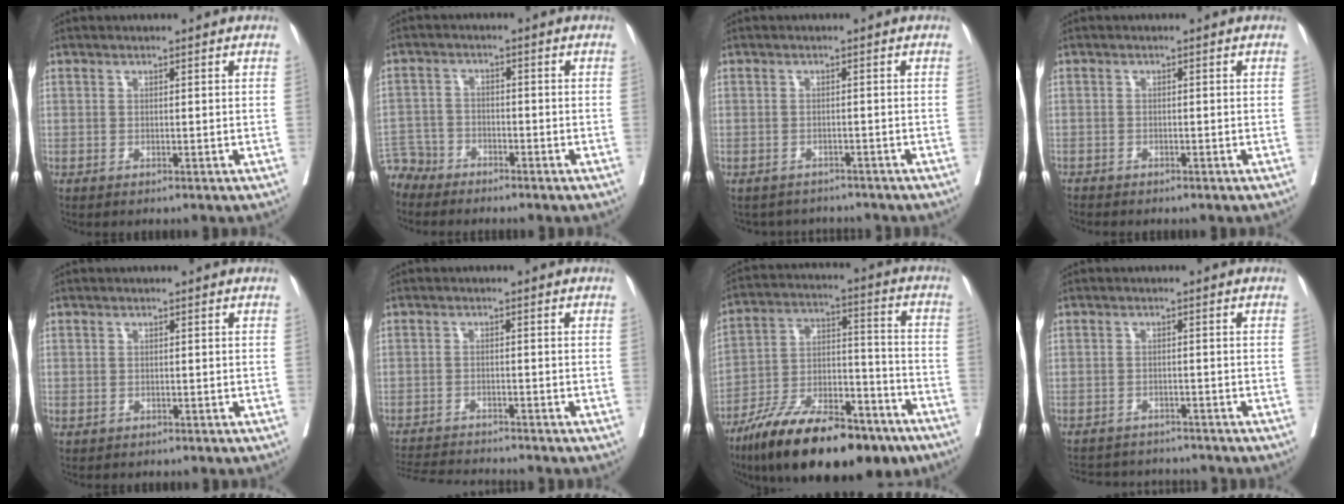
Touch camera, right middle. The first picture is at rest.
{"total": 5.2, "force": [-4.7, 2.0, -0.8], "torque": [0.017, -0.003, -0.094]}
{"total": 5.0, "force": [-4.8, 1.4, -0.2], "torque": [0.001, 0.005, -0.060]}
{"total": 1.4, "force": [-1.3, 0.5, 0.0], "torque": [-0.006, -0.002, -0.023]}
{"total": 0.8, "force": [-0.1, 0.8, 0.0], "torque": [0.002, 0.005, -0.002]}
{"total": 7.2, "force": [-7.0, -0.4, 1.6], "torque": [-0.028, -0.012, -0.117]}
{"total": 22.6, "force": [-15.9, 6.9, 14.5], "torque": [-0.226, 0.004, -0.266]}
{"total": 8.4, "force": [-8.0, 2.0, 1.5], "torque": [-0.031, 0.006, -0.105]}